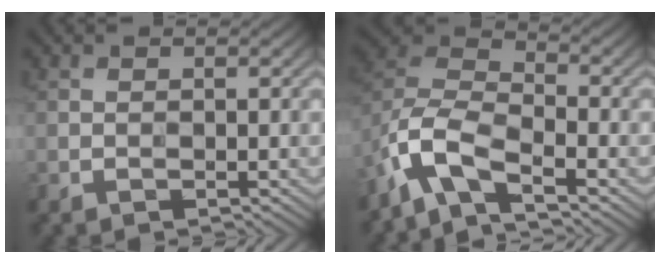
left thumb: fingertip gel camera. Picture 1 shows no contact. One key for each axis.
{"total": 7.7, "fx": -5.4, "fy": 2.5, "fz": 4.9, "tx": -0.111, "ty": 0.002, "tz": -0.129}